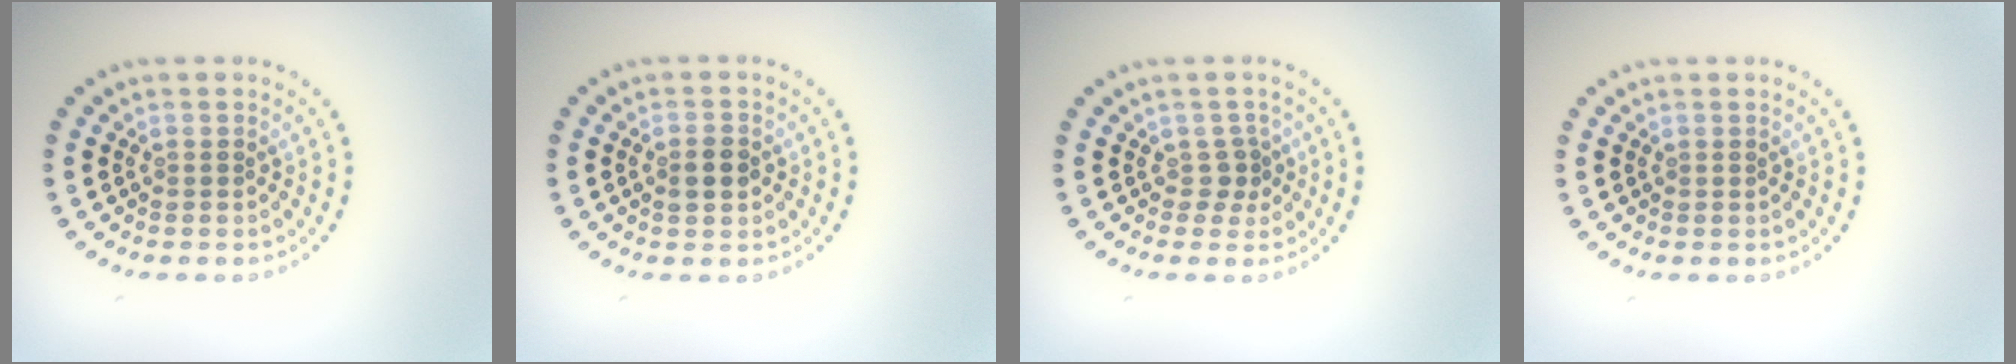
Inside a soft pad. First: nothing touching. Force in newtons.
{"total": 2.3, "press": 2.3, "slide": 0.1}
{"total": 1.5, "press": 1.0, "slide": 1.1}
{"total": 0.0}